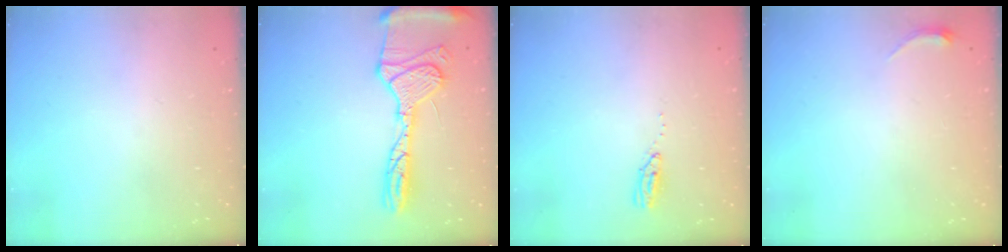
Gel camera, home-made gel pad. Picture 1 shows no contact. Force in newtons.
{"total": 18.8, "press": 18.6, "slide": 2.7}
{"total": 3.5, "press": 3.5, "slide": 0.3}
{"total": 3.4, "press": 3.3, "slide": 0.7}